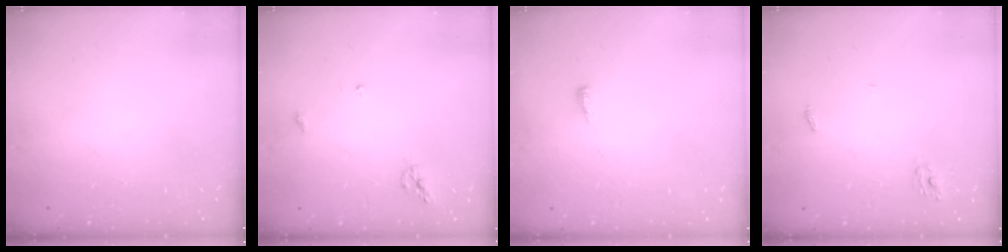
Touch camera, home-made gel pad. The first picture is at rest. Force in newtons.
{"total": 5.8, "press": 5.8, "slide": 0.2}
{"total": 3.4, "press": 3.3, "slide": 0.4}
{"total": 3.2, "press": 3.2, "slide": 0.2}